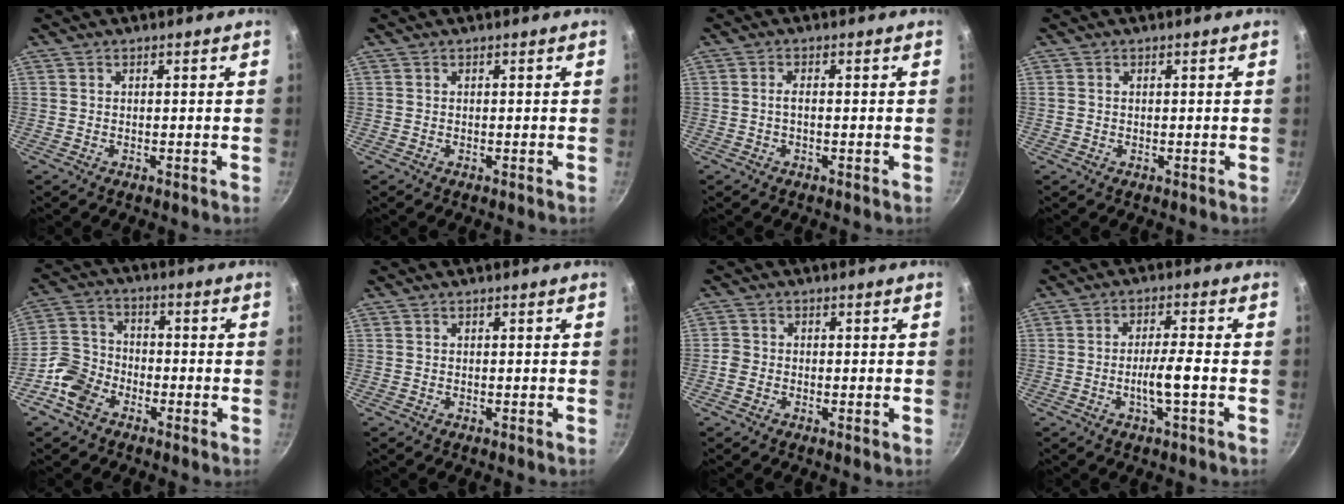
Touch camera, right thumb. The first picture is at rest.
{"total": 0.0}
{"total": 1.5, "force": [-0.3, 0.5, 1.4], "torque": [-0.035, 0.006, -0.009]}
{"total": 0.5, "force": [0.1, 0.4, 0.3], "torque": [-0.005, 0.002, 0.001]}
{"total": 8.6, "force": [-4.7, 6.0, 3.9], "torque": [-0.058, 0.036, -0.105]}
{"total": 0.0}
{"total": 2.1, "force": [-1.0, 1.6, 0.9], "torque": [-0.017, 0.008, -0.023]}
{"total": 5.2, "force": [-1.6, 0.3, 4.9], "torque": [-0.095, 0.015, -0.029]}